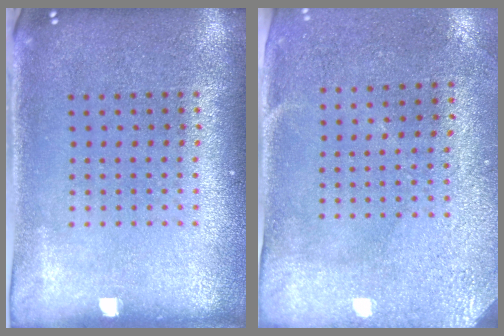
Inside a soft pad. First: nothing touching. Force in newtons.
{"total": 3.0, "press": 2.4, "slide": 1.8}